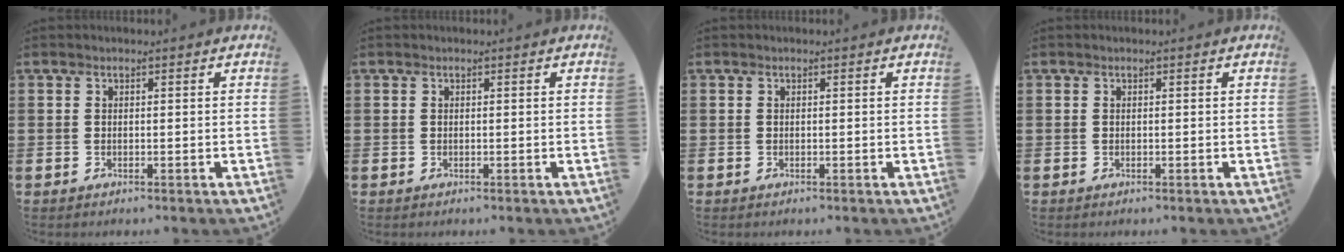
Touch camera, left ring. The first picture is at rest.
{"total": 0.0}
{"total": 0.0}
{"total": 0.0}